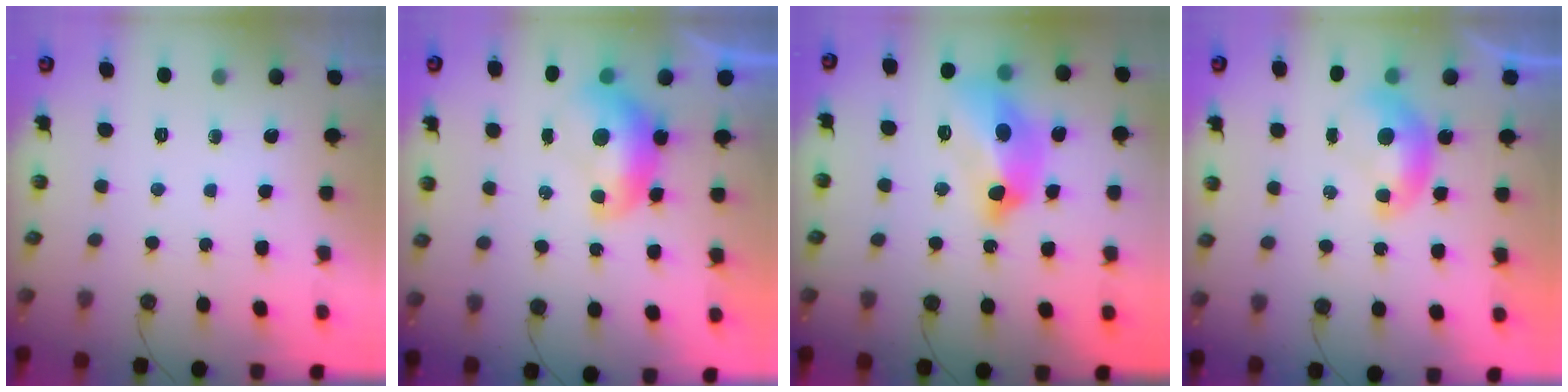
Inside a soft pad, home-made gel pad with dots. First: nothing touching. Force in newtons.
{"total": 1.6, "press": 1.6, "slide": 0.4}
{"total": 12.0, "press": 11.8, "slide": 2.1}
{"total": 0.0}